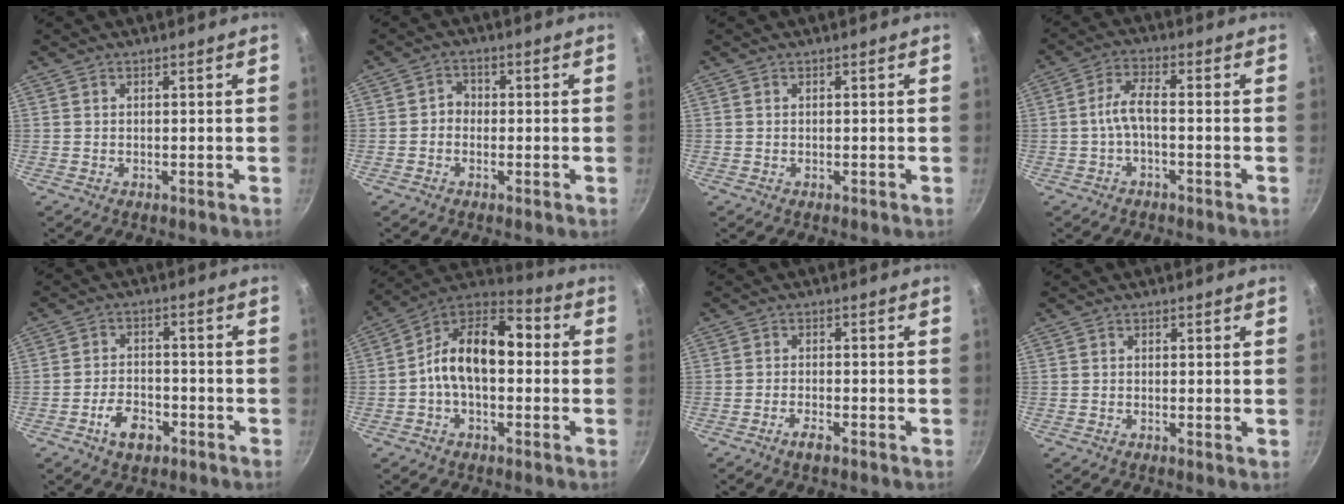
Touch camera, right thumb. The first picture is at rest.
{"total": 2.4, "force": [-0.7, 2.1, 1.0], "torque": [-0.003, 0.015, -0.018]}
{"total": 0.0}
{"total": 4.8, "force": [-1.4, 1.5, 4.3], "torque": [-0.096, 0.025, -0.035]}
{"total": 6.9, "force": [-3.5, 4.1, 4.2], "torque": [-0.059, 0.025, -0.062]}
{"total": 15.3, "force": [-0.1, 9.4, 12.1], "torque": [-0.174, 0.047, -0.025]}
{"total": 2.7, "force": [-1.8, 0.7, 1.8], "torque": [-0.039, 0.013, -0.038]}
{"total": 0.7, "force": [0.0, 0.2, 0.7], "torque": [-0.010, -0.001, -0.003]}